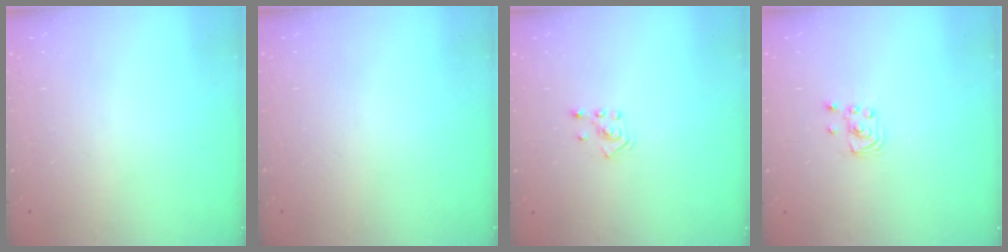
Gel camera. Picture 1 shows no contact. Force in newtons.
{"total": 0.0}
{"total": 2.8, "press": 2.7, "slide": 0.7}
{"total": 2.0, "press": 2.0, "slide": 0.2}